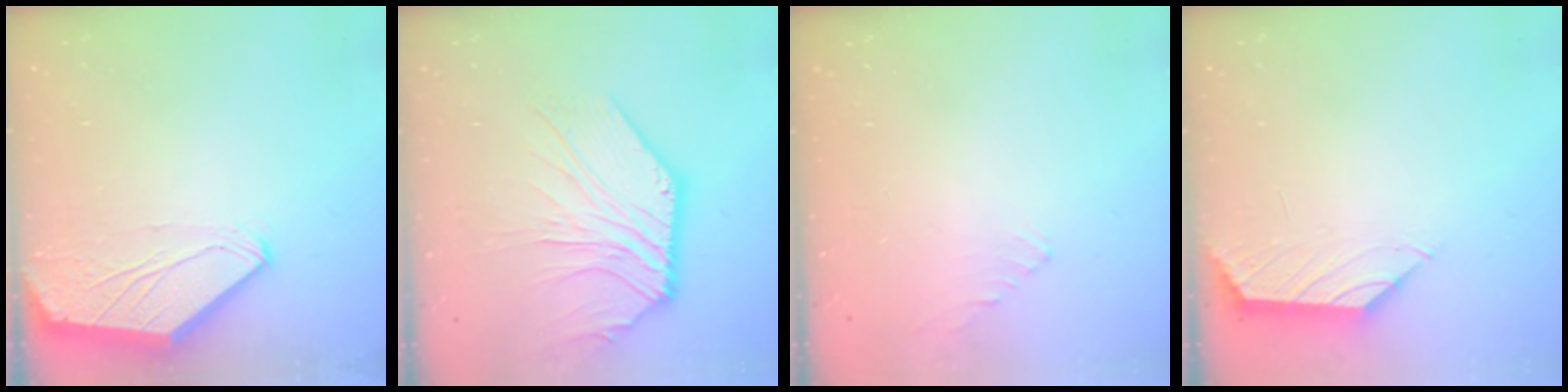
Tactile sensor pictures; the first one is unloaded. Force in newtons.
{"total": 7.7, "press": 7.6, "slide": 0.6}
{"total": 1.0, "press": 0.9, "slide": 0.4}
{"total": 1.1, "press": 1.0, "slide": 0.4}